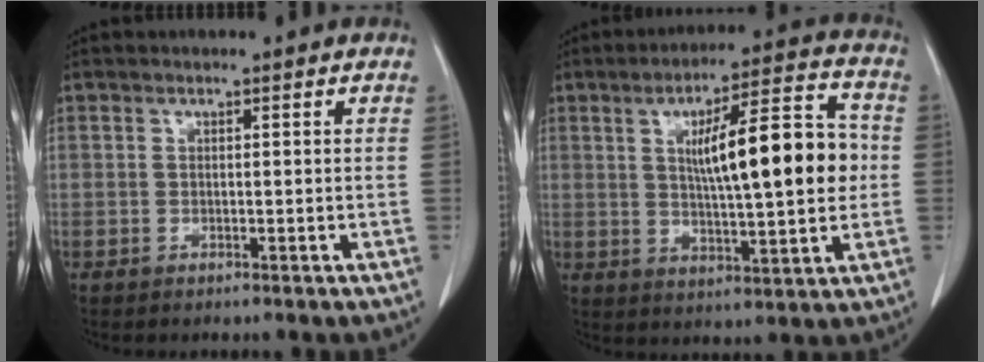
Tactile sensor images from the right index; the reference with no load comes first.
{"total": 15.4, "force": [1.6, 3.0, 15.1], "torque": [-0.230, 0.025, 0.025]}